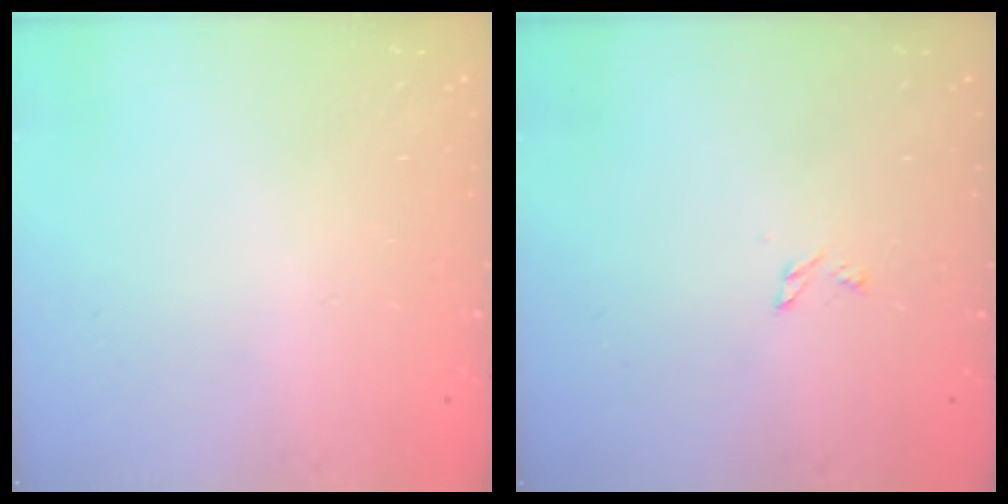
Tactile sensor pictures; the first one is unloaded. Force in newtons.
{"total": 2.4, "press": 2.3, "slide": 0.3}